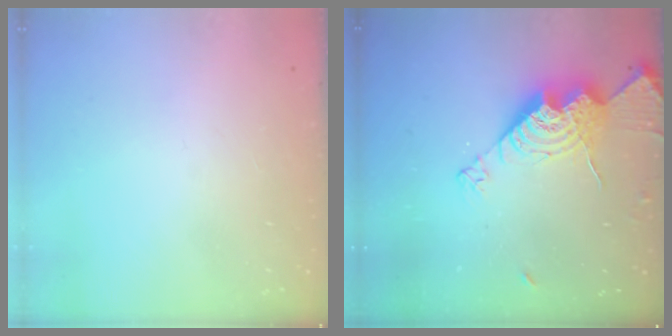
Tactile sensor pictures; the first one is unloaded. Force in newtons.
{"total": 15.6, "press": 15.6, "slide": 1.5}